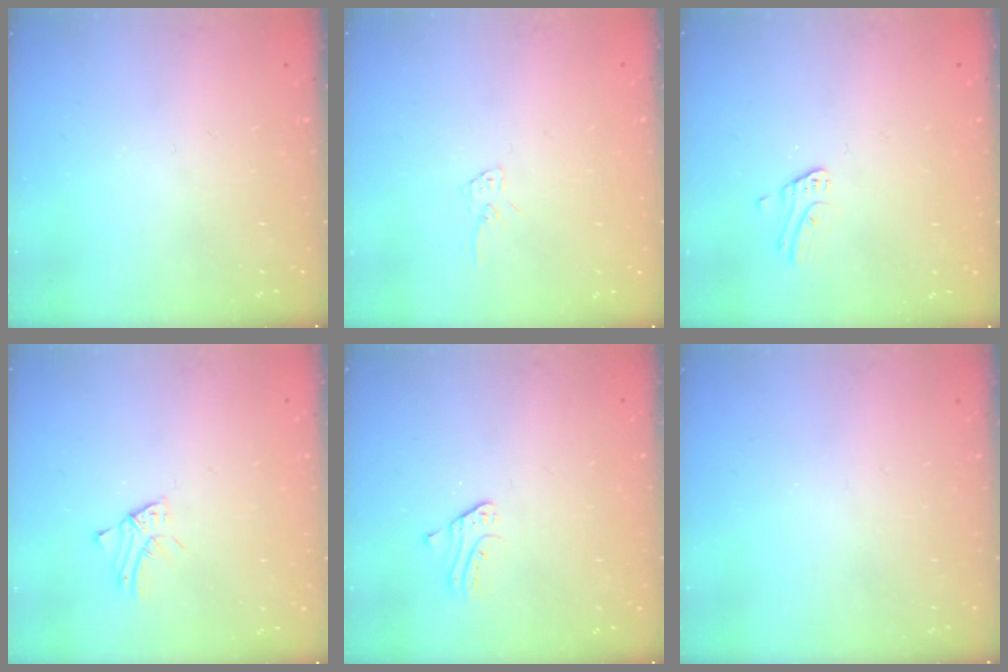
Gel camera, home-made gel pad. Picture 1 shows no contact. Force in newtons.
{"total": 4.7, "press": 4.7, "slide": 0.6}
{"total": 2.4, "press": 2.4, "slide": 0.1}
{"total": 1.2, "press": 1.2, "slide": 0.0}
{"total": 2.0, "press": 2.0, "slide": 0.2}
{"total": 0.0}